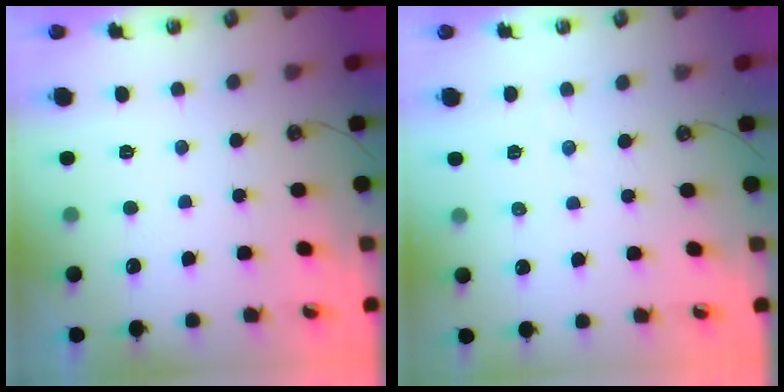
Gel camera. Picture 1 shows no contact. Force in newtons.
{"total": 2.7, "press": 2.7, "slide": 0.3}